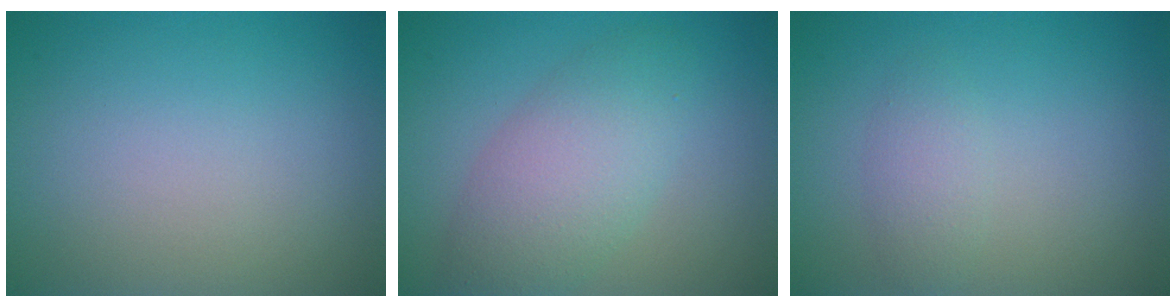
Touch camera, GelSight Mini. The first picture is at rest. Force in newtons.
{"total": 5.2, "press": 5.2, "slide": 0.3}
{"total": 1.7, "press": 1.7, "slide": 0.0}